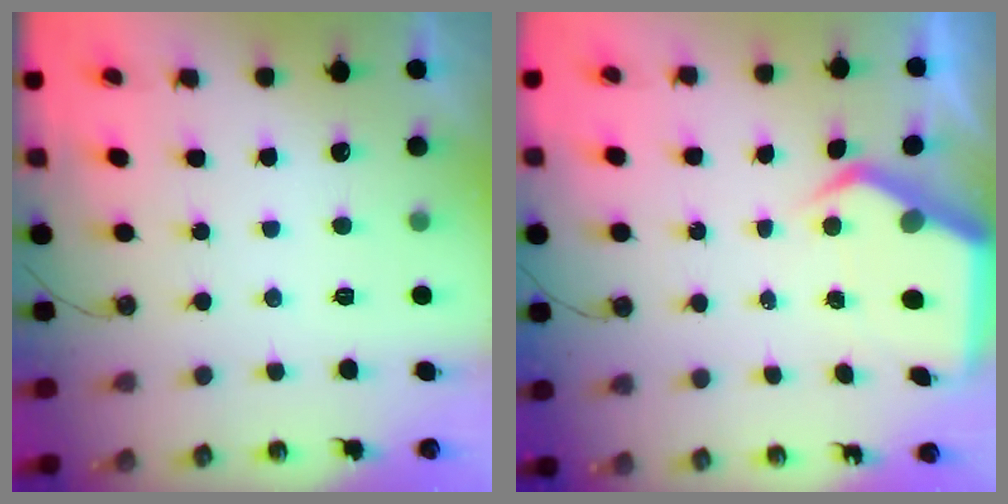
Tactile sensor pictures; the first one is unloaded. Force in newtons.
{"total": 7.0, "press": 6.9, "slide": 0.8}